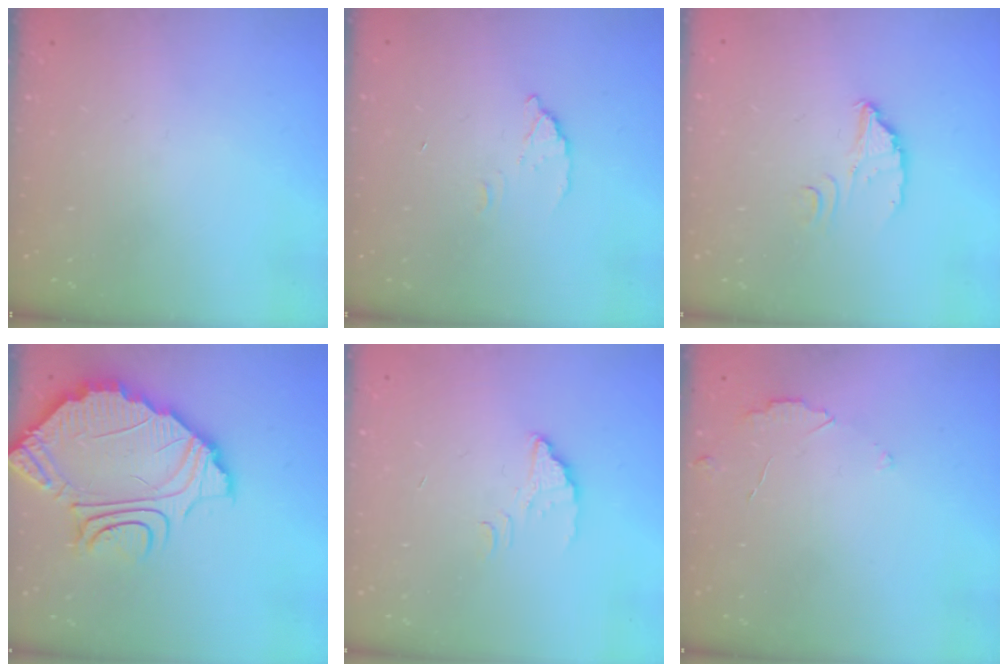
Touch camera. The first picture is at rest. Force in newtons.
{"total": 2.7, "press": 2.7, "slide": 0.1}
{"total": 3.5, "press": 3.5, "slide": 0.3}
{"total": 11.1, "press": 11.0, "slide": 0.9}
{"total": 2.5, "press": 2.5, "slide": 0.2}
{"total": 2.7, "press": 2.6, "slide": 0.3}